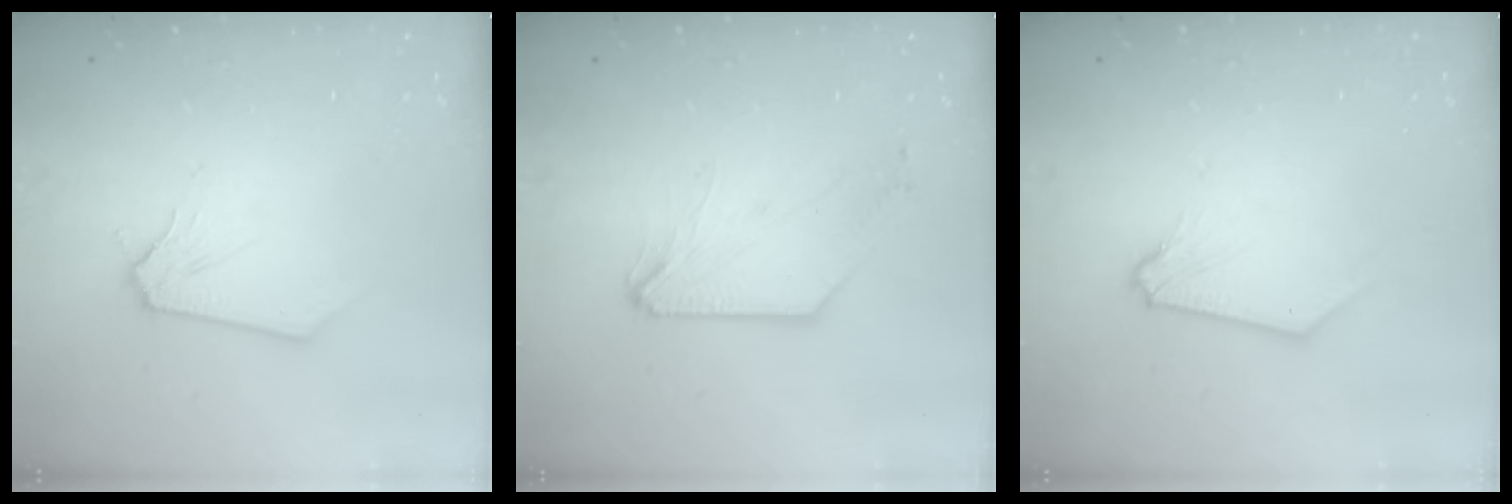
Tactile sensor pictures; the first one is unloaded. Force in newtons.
{"total": 1.6, "press": 1.6, "slide": 0.4}
{"total": 0.6, "press": 0.6, "slide": 0.2}